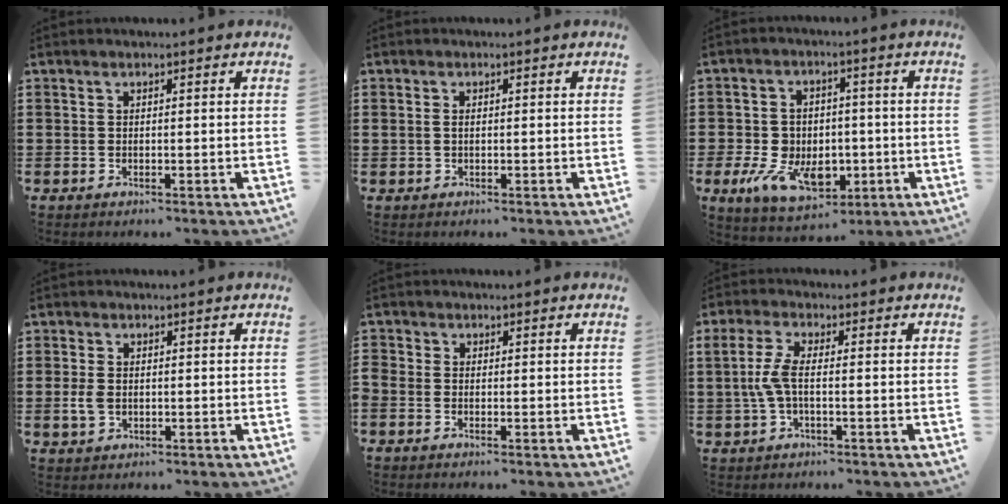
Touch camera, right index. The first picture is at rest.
{"total": 0.9, "force": [0.1, 0.6, 0.7], "torque": [-0.017, 0.003, 0.001]}
{"total": 9.2, "force": [-2.3, 6.8, 5.6], "torque": [-0.140, 0.013, -0.039]}
{"total": 2.6, "force": [-0.4, 1.9, 1.8], "torque": [-0.052, -0.002, -0.012]}
{"total": 0.7, "force": [-0.6, 0.2, 0.3], "torque": [-0.007, -0.003, -0.010]}
{"total": 4.6, "force": [-0.5, 1.6, 4.3], "torque": [-0.108, -0.005, -0.018]}